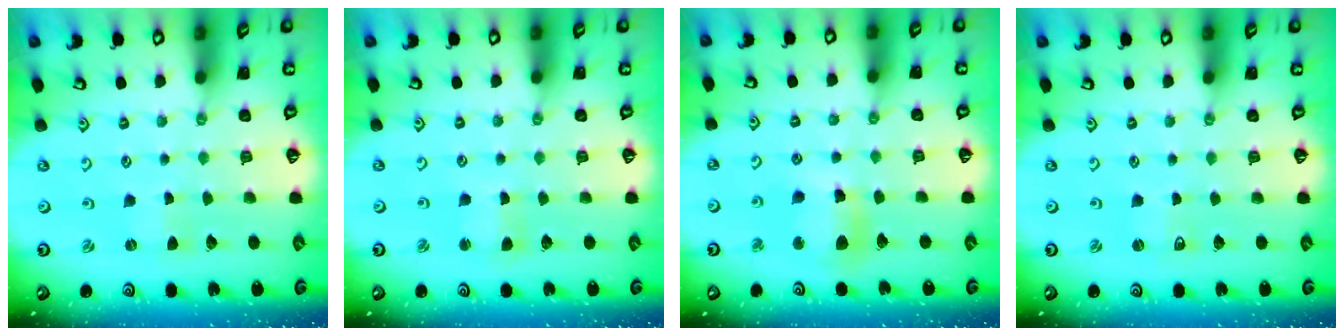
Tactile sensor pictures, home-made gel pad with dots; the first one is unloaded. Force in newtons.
{"total": 2.2, "press": 2.2, "slide": 0.3}
{"total": 10.9, "press": 10.7, "slide": 1.9}
{"total": 2.3, "press": 2.3, "slide": 0.4}